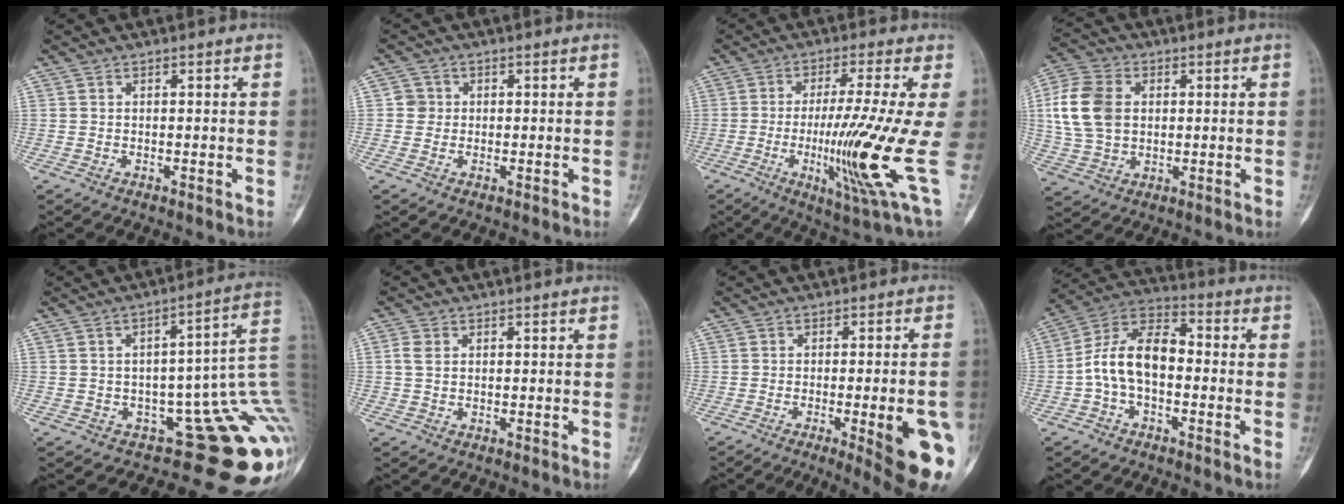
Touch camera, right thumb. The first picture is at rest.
{"total": 2.7, "force": [0.0, 2.7, 0.4], "torque": [0.017, 0.007, -0.005]}
{"total": 15.2, "force": [-2.0, -0.7, 15.1], "torque": [-0.271, -0.030, -0.039]}
{"total": 13.0, "force": [1.8, 9.5, 8.6], "torque": [-0.160, 0.007, 0.033]}
{"total": 19.1, "force": [-3.5, 8.4, 16.8], "torque": [-0.121, 0.063, -0.033]}
{"total": 2.6, "force": [0.5, 2.0, 1.7], "torque": [-0.033, 0.003, 0.007]}
{"total": 14.9, "force": [-4.7, 3.2, 13.7], "torque": [-0.128, 0.005, -0.046]}
{"total": 12.4, "force": [-1.6, 7.6, 9.7], "torque": [-0.165, 0.041, -0.041]}